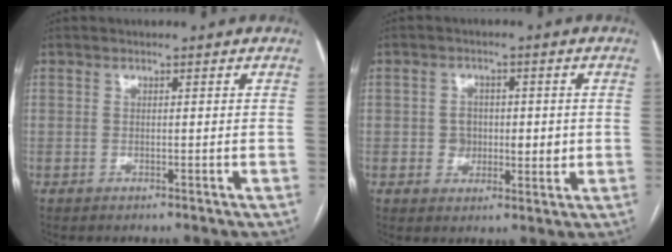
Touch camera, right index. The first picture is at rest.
{"total": 4.5, "force": [0.1, 3.7, 2.6], "torque": [-0.031, 0.009, 0.007]}